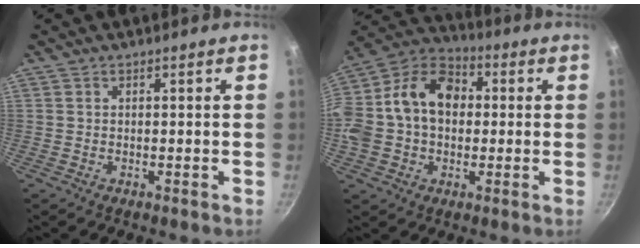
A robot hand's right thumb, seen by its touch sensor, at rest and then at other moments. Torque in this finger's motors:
{"motor_torque": [2.12, 2.30, 1.37, -0.90, 0.53]}